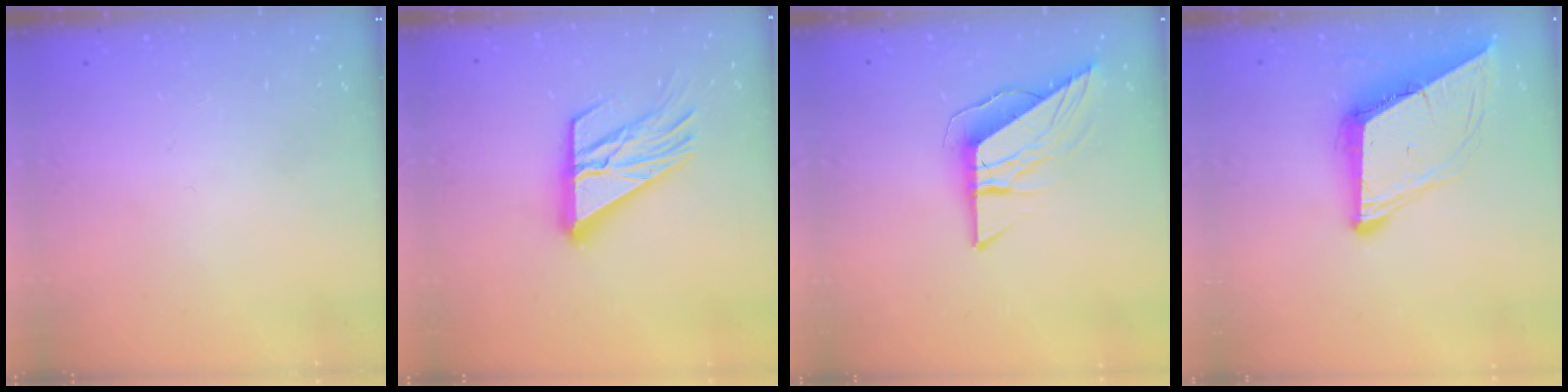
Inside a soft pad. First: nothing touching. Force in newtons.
{"total": 17.2, "press": 17.1, "slide": 1.8}
{"total": 8.7, "press": 8.7, "slide": 0.7}
{"total": 9.1, "press": 9.1, "slide": 0.4}